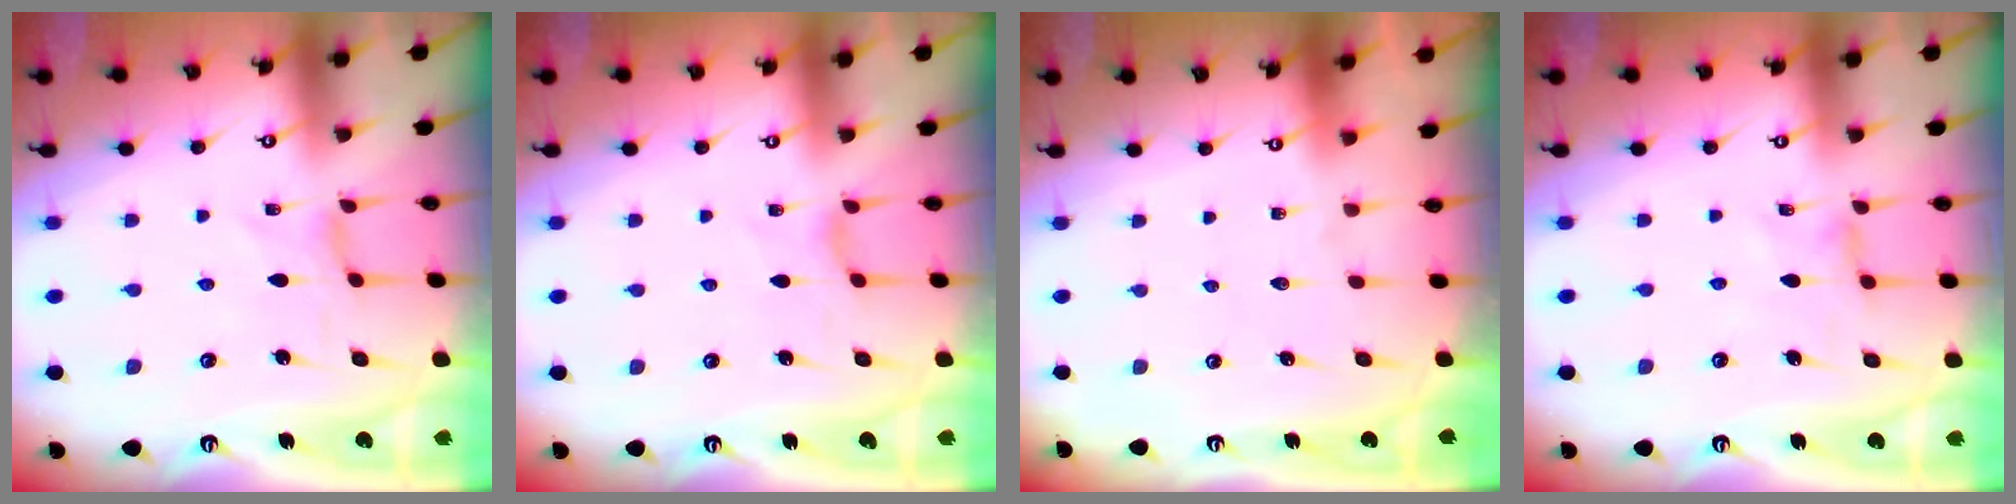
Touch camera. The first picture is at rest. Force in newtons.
{"total": 2.3, "press": 2.3, "slide": 0.4}
{"total": 0.0}
{"total": 2.0, "press": 1.9, "slide": 0.4}